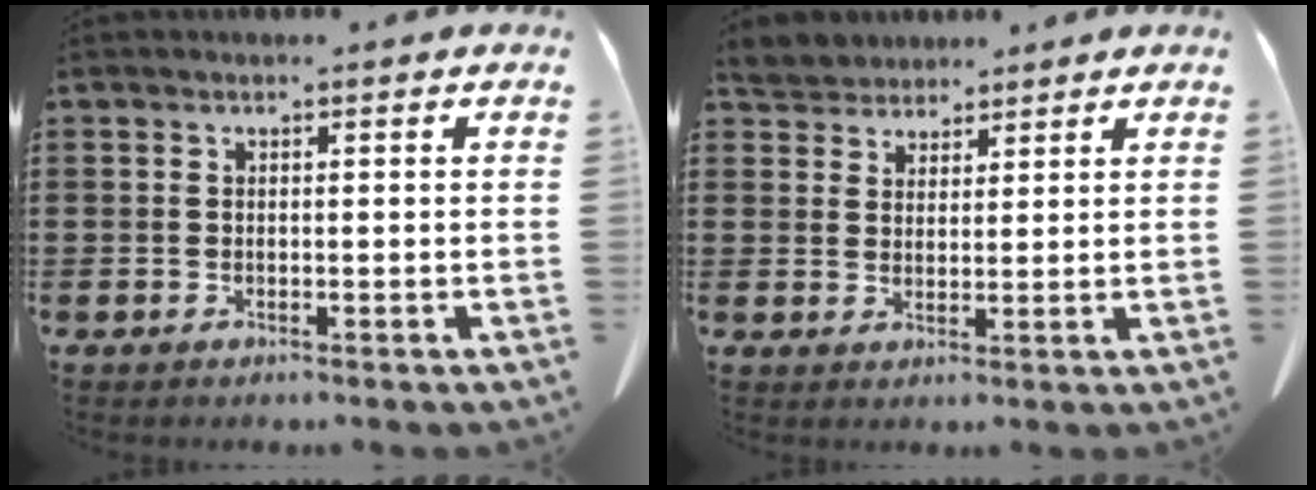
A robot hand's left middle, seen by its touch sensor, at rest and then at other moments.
{"total": 3.7, "force": [3.5, 1.2, -0.1], "torque": [-0.012, -0.009, 0.067]}